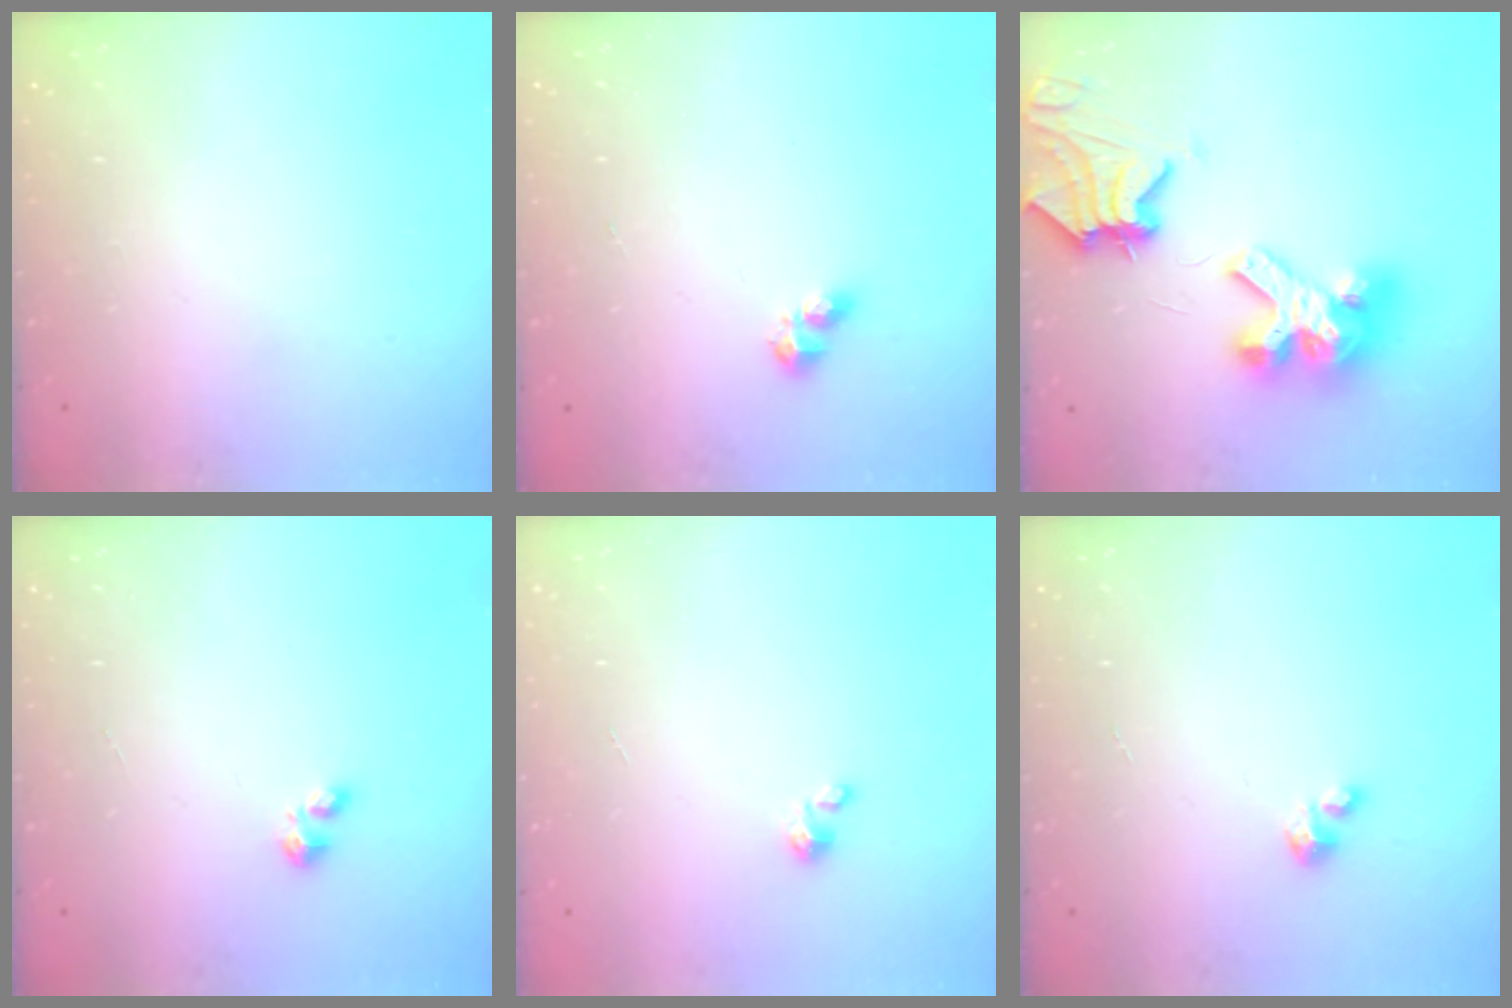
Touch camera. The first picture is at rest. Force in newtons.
{"total": 2.9, "press": 2.9, "slide": 0.3}
{"total": 12.4, "press": 12.3, "slide": 1.4}
{"total": 1.5, "press": 1.5, "slide": 0.3}
{"total": 1.2, "press": 1.1, "slide": 0.1}
{"total": 2.0, "press": 2.0, "slide": 0.2}